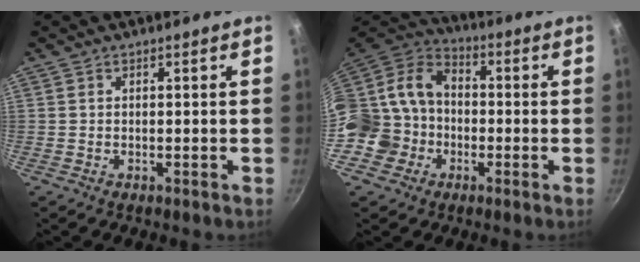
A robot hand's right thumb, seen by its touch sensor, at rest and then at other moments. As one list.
[{"total": 15.9, "force": [-3.3, 13.9, 6.9], "torque": [-0.112, 0.046, -0.072]}]